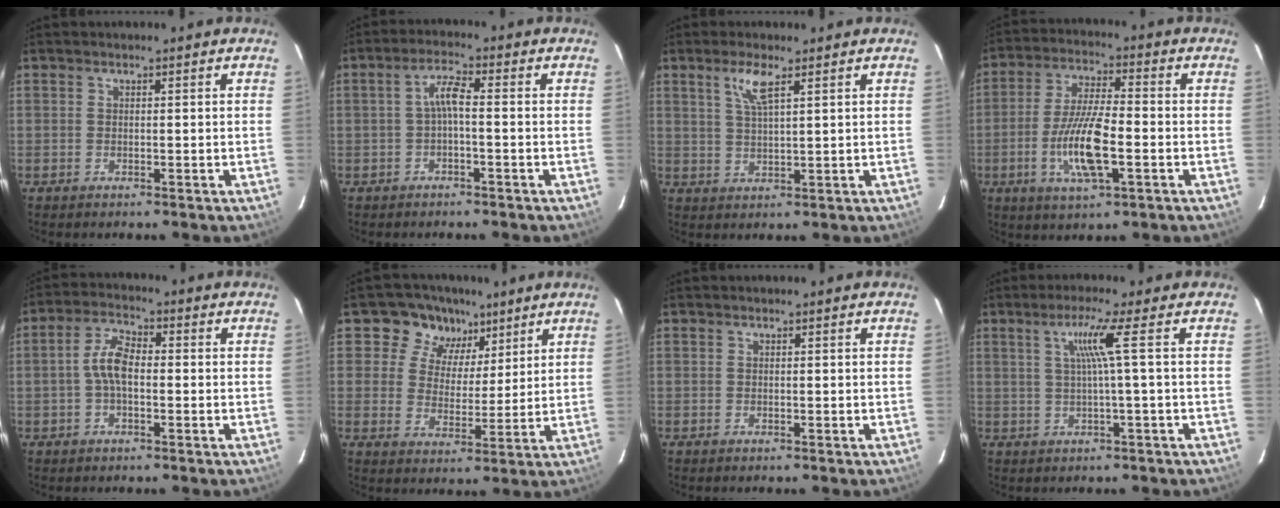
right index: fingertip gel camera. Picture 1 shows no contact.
{"total": 3.4, "force": [-0.8, 0.5, 3.3], "torque": [-0.068, 0.011, -0.016]}
{"total": 4.5, "force": [2.5, 0.8, 3.7], "torque": [-0.074, 0.002, 0.051]}
{"total": 11.6, "force": [-3.3, 3.0, 10.7], "torque": [-0.215, -0.005, -0.063]}
{"total": 5.7, "force": [-0.7, 2.8, 4.9], "torque": [-0.105, 0.017, -0.014]}
{"total": 9.2, "force": [5.2, 7.3, 1.9], "torque": [-0.028, 0.004, 0.080]}
{"total": 0.0}
{"total": 4.7, "force": [0.8, -1.7, 4.3], "torque": [-0.076, 0.000, 0.019]}